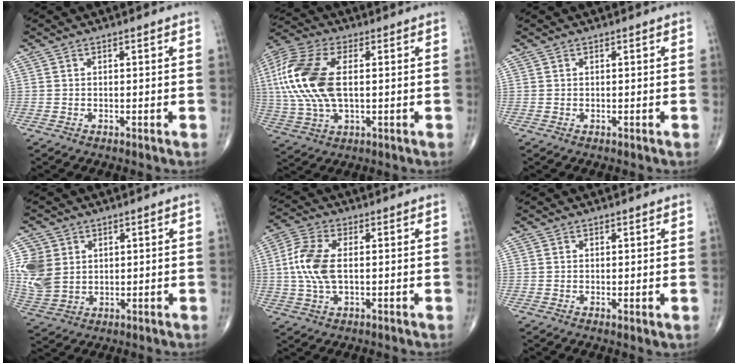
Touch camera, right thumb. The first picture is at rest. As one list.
[{"total": 18.6, "force": [2.0, 9.7, 15.7], "torque": [-0.364, 0.005, 0.036]}, {"total": 0.0}, {"total": 9.1, "force": [2.2, 7.5, 4.6], "torque": [-0.085, -0.007, 0.055]}, {"total": 9.1, "force": [0.4, 4.8, 7.8], "torque": [-0.184, 0.009, 0.008]}, {"total": 1.1, "force": [0.1, 0.4, 1.0], "torque": [-0.021, -0.007, 0.001]}]